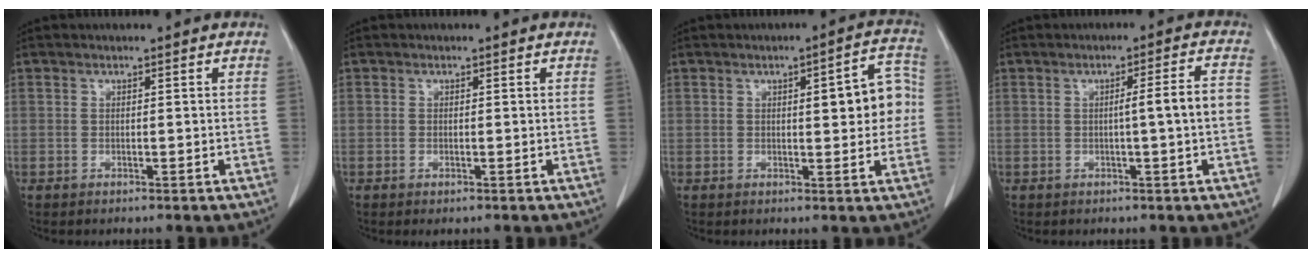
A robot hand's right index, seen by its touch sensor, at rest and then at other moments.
{"total": 0.5, "force": [-0.2, 0.1, 0.5], "torque": [-0.015, -0.007, 0.001]}
{"total": 7.8, "force": [0.6, 2.2, 7.5], "torque": [-0.089, 0.023, 0.008]}
{"total": 4.7, "force": [-0.5, -0.6, 4.6], "torque": [-0.066, 0.008, -0.008]}